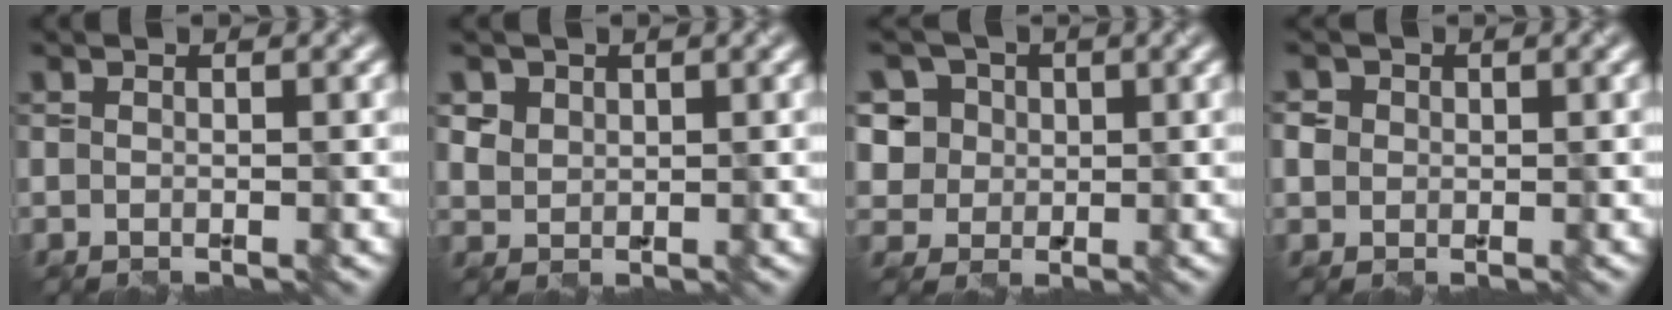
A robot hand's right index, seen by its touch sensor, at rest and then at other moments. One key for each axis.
{"total": 2.7, "fx": 1.6, "fy": 2.0, "fz": 0.9, "tx": -0.035, "ty": 0.000, "tz": 0.045}
{"total": 8.1, "fx": 3.5, "fy": 6.6, "fz": 3.2, "tx": -0.061, "ty": 0.020, "tz": 0.035}
{"total": 2.2, "fx": 0.7, "fy": 2.0, "fz": 0.7, "tx": -0.013, "ty": 0.011, "tz": 0.012}